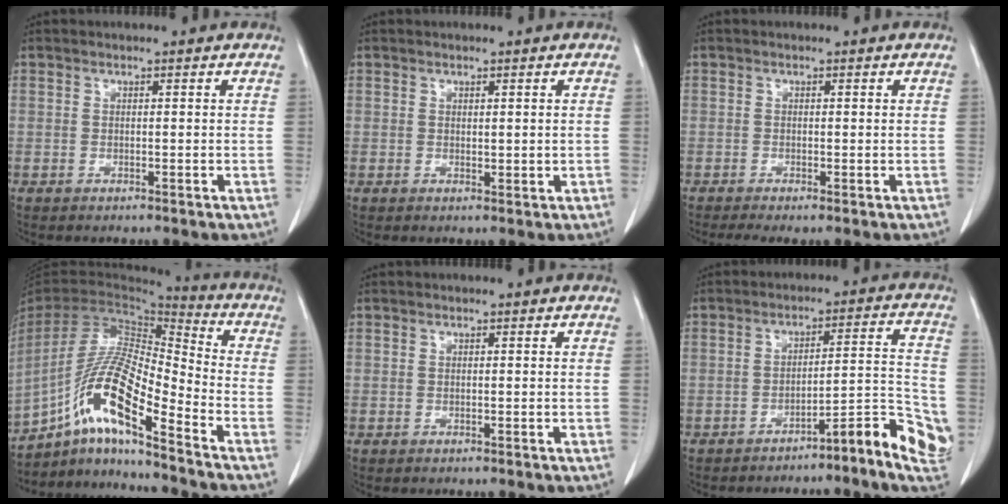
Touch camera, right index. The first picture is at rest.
{"total": 0.5, "force": [0.1, 0.4, 0.3], "torque": [-0.003, -0.002, 0.004]}
{"total": 2.6, "force": [-1.9, 0.3, 1.7], "torque": [-0.026, -0.007, -0.032]}
{"total": 15.3, "force": [-9.2, 1.7, 12.1], "torque": [-0.238, 0.004, -0.167]}
{"total": 0.0}
{"total": 9.3, "force": [-4.8, 0.9, 7.9], "torque": [-0.082, 0.016, -0.068]}